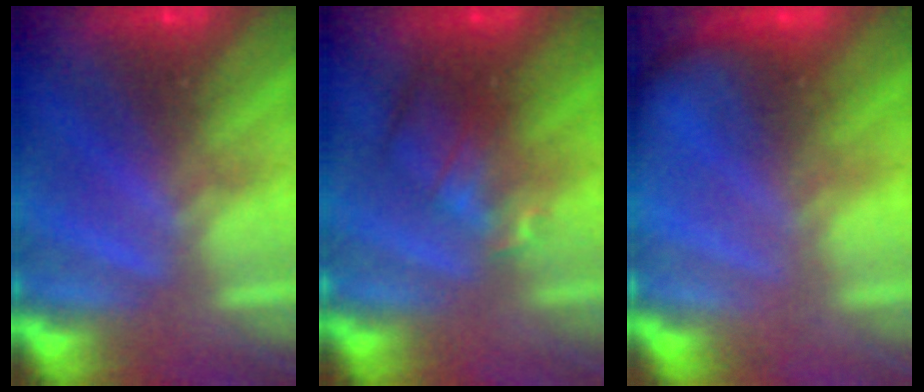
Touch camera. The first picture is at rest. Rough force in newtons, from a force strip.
{"total": 2.4}
{"total": 2.3}